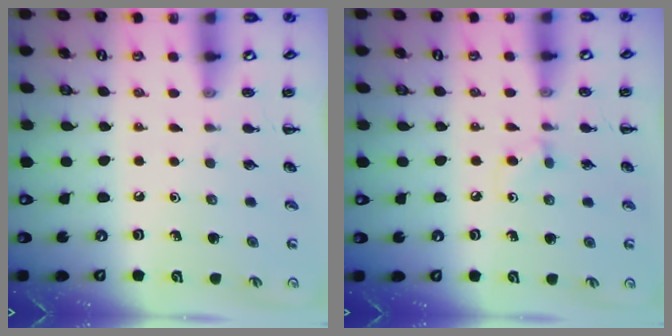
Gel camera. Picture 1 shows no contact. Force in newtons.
{"total": 4.1, "press": 3.7, "slide": 1.8}